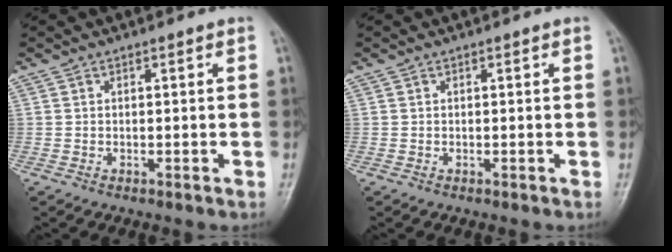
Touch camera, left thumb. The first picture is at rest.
{"total": 0.0}